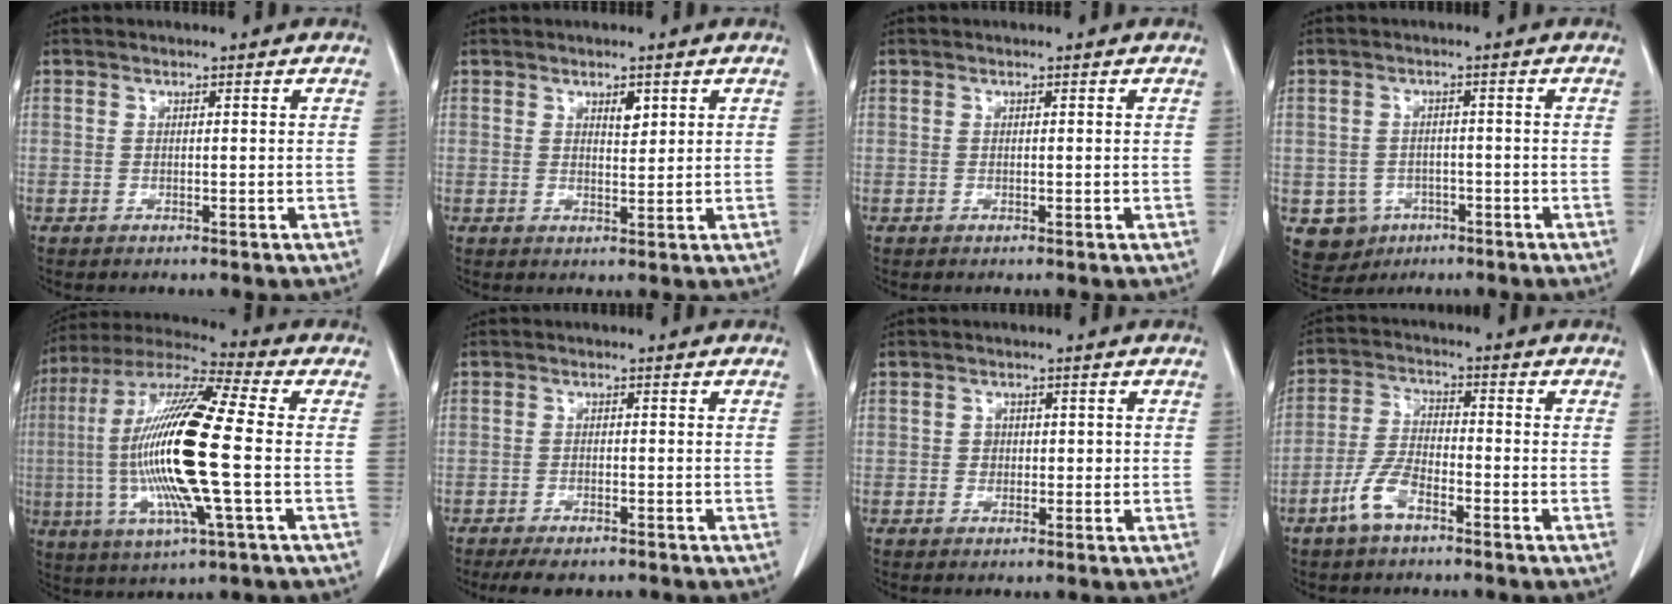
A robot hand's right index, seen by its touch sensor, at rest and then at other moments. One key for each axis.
{"total": 2.1, "fx": 1.1, "fy": 0.9, "fz": 1.5, "tx": -0.022, "ty": -0.005, "tz": 0.020}
{"total": 0.0}
{"total": 5.4, "fx": -2.1, "fy": 4.9, "fz": 0.8, "tx": -0.013, "ty": 0.009, "tz": -0.022}
{"total": 19.9, "fx": -1.8, "fy": 1.6, "fz": 19.7, "tx": -0.407, "ty": -0.005, "tz": -0.041}
{"total": 4.8, "fx": -3.9, "fy": 1.6, "fz": 2.3, "tx": -0.031, "ty": -0.007, "tz": -0.055}
{"total": 2.0, "fx": 0.1, "fy": 1.7, "fz": 0.9, "tx": -0.011, "ty": 0.005, "tz": 0.002}
{"total": 6.1, "fx": -3.7, "fy": 2.3, "fz": 4.3, "tx": -0.098, "ty": 0.003, "tz": -0.073}